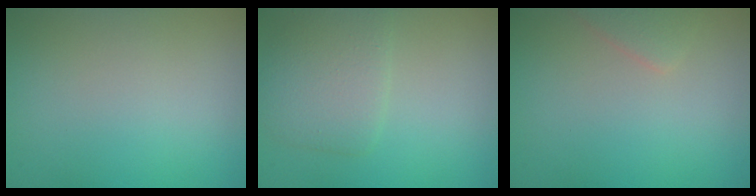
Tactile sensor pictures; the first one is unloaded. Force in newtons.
{"total": 3.7, "press": 3.6, "slide": 0.1}
{"total": 1.3, "press": 1.3, "slide": 0.1}